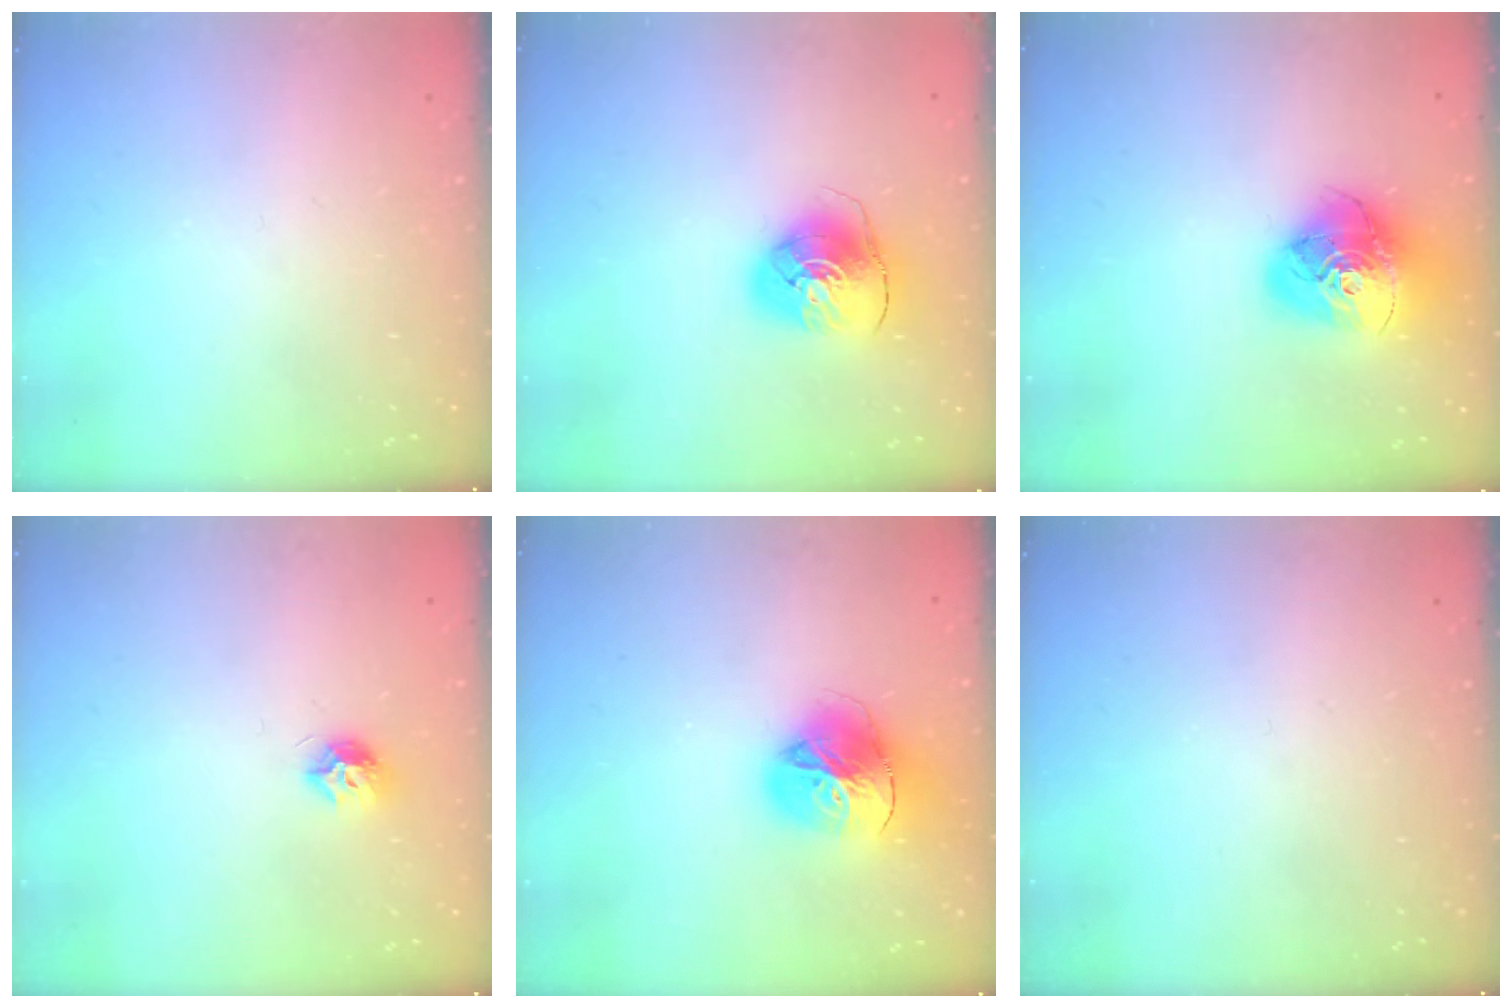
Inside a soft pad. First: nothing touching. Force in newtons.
{"total": 9.4, "press": 9.2, "slide": 1.5}
{"total": 18.4, "press": 18.3, "slide": 2.1}
{"total": 7.5, "press": 7.5, "slide": 0.1}
{"total": 18.2, "press": 18.1, "slide": 2.0}
{"total": 0.0}